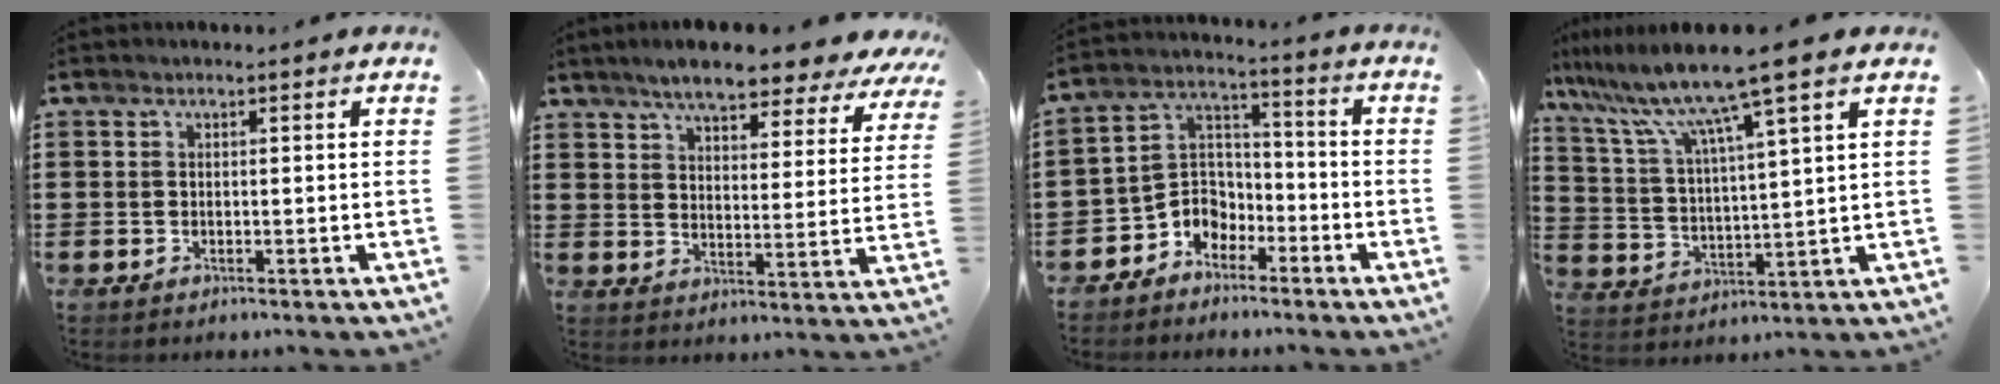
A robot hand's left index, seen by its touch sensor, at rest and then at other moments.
{"total": 7.1, "force": [6.5, 1.1, 2.7], "torque": [-0.074, -0.031, 0.113]}
{"total": 5.8, "force": [-4.2, 4.0, 0.7], "torque": [-0.035, 0.005, -0.089]}
{"total": 10.6, "force": [8.1, -0.4, 6.9], "torque": [-0.163, -0.040, 0.129]}